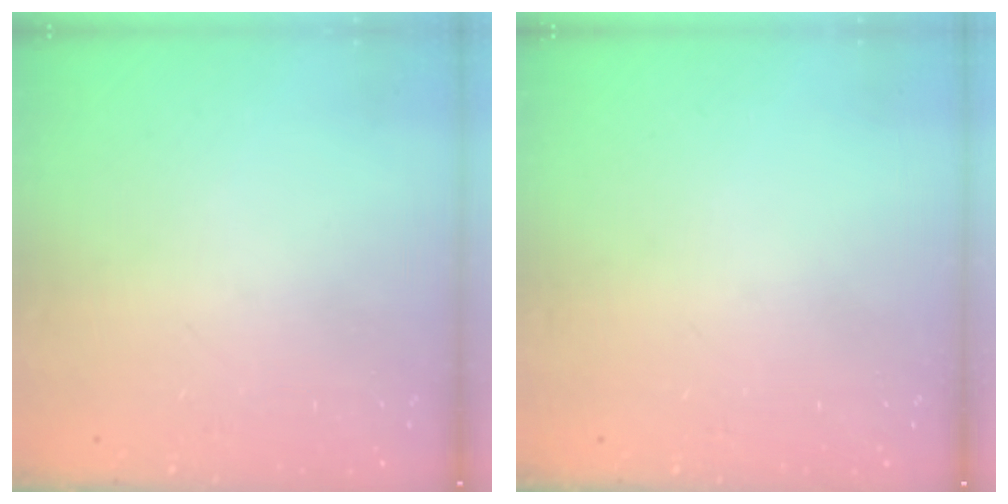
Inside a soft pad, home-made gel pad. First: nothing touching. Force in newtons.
{"total": 0.0}